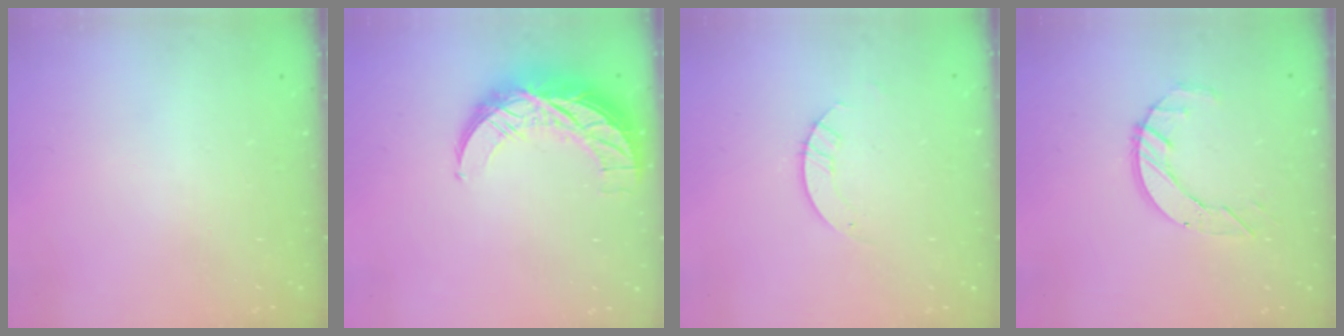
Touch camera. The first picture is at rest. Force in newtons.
{"total": 11.8, "press": 11.8, "slide": 0.8}
{"total": 2.8, "press": 2.8, "slide": 0.2}
{"total": 7.3, "press": 7.2, "slide": 0.7}